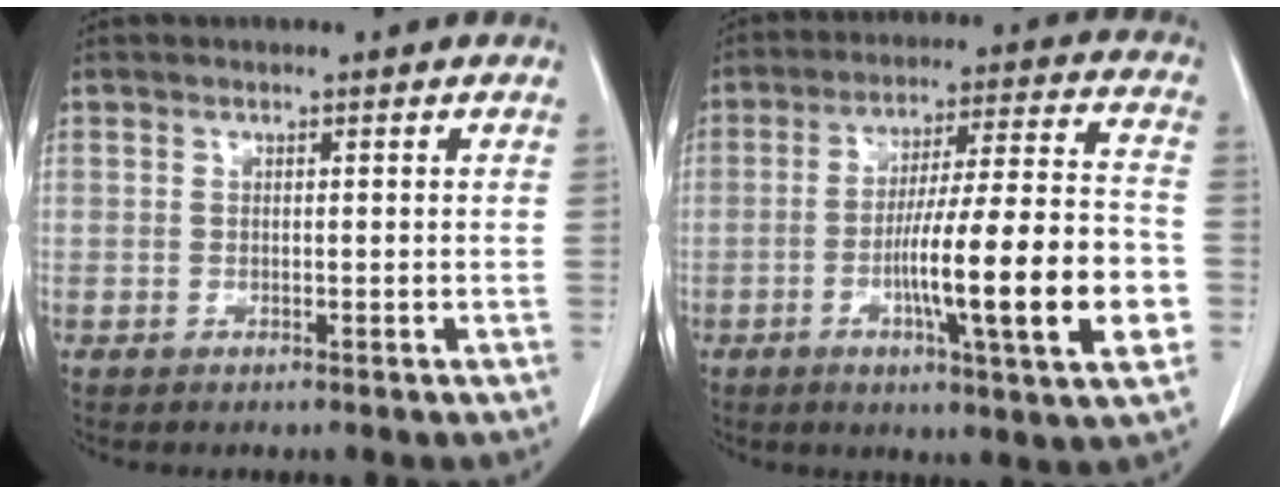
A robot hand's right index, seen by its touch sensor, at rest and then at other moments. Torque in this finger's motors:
{"motor_torque": [2.07, -0.07, 1.05, 0.18]}